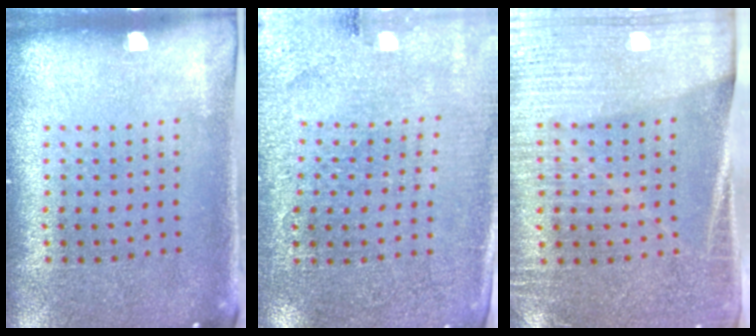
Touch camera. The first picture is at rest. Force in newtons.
{"total": 2.8, "press": 2.8, "slide": 0.5}
{"total": 3.3, "press": 3.0, "slide": 1.4}